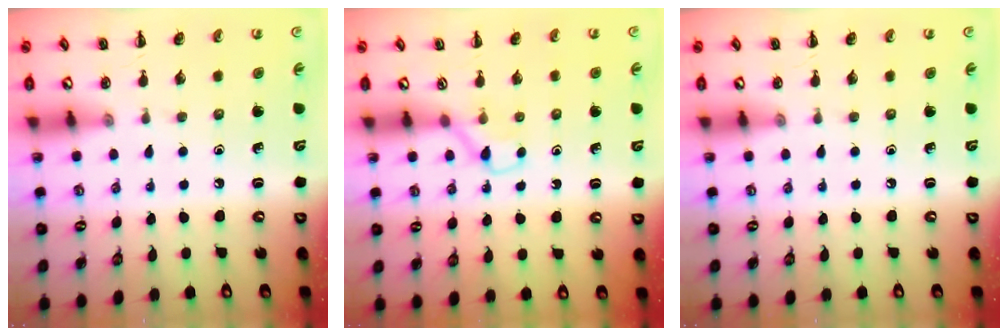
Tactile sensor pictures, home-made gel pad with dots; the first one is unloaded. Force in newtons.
{"total": 3.5, "press": 3.3, "slide": 1.2}
{"total": 0.0}